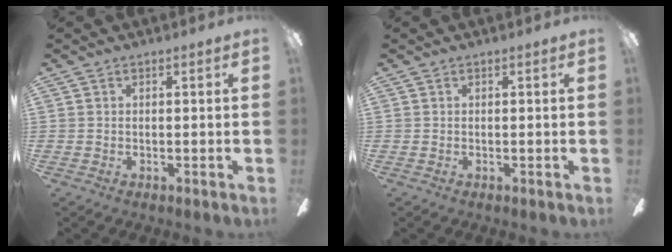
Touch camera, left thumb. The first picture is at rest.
{"total": 0.0}